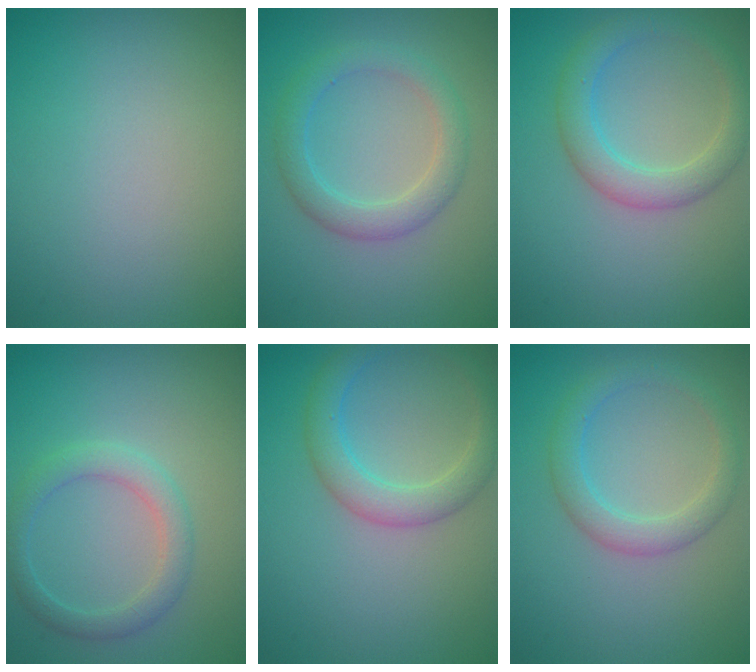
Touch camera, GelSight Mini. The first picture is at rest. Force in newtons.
{"total": 3.3, "press": 3.3, "slide": 0.1}
{"total": 3.7, "press": 3.7, "slide": 0.2}
{"total": 2.7, "press": 2.7, "slide": 0.1}
{"total": 3.5, "press": 3.5, "slide": 0.1}
{"total": 2.9, "press": 2.9, "slide": 0.1}